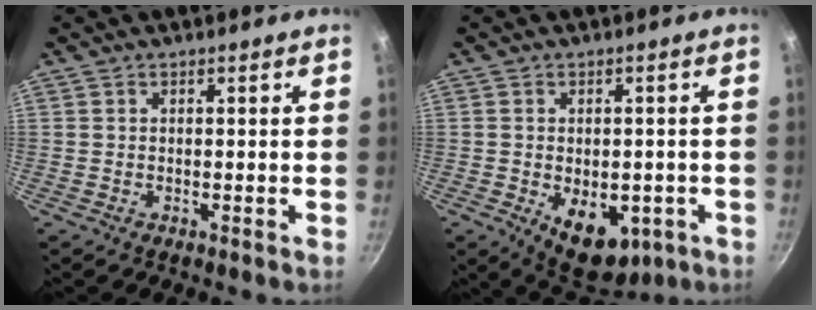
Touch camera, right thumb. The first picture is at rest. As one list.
[{"total": 10.9, "force": [-3.2, 6.7, 7.9], "torque": [-0.070, 0.000, -0.026]}]